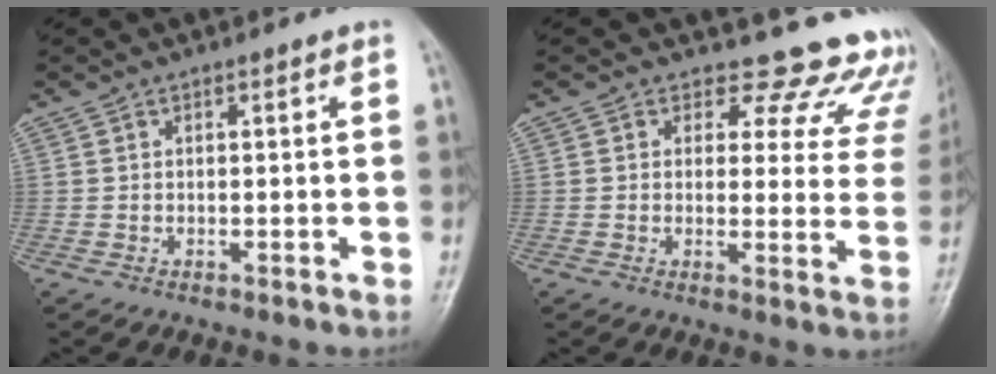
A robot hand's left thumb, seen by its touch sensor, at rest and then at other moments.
{"total": 14.5, "force": [12.7, 6.4, 2.6], "torque": [0.020, -0.097, 0.111]}